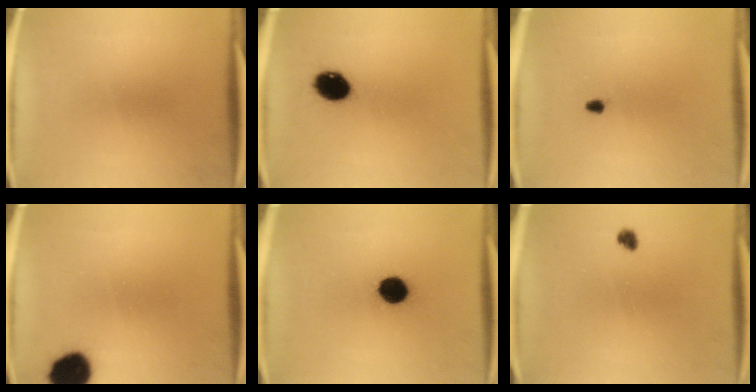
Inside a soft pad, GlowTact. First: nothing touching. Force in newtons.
{"total": 7.8}
{"total": 0.9}
{"total": 10.6}
{"total": 7.9}
{"total": 1.7}